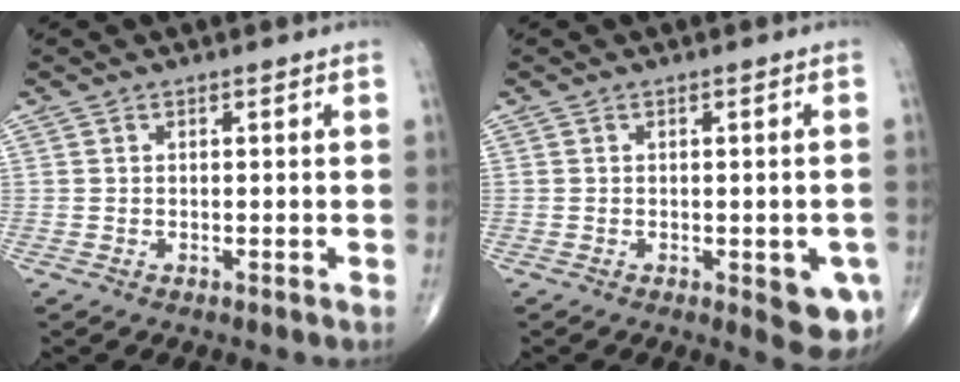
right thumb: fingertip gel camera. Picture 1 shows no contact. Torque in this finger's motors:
{"motor_torque": [1.06, 1.33, 0.43, -0.47, 0.17]}